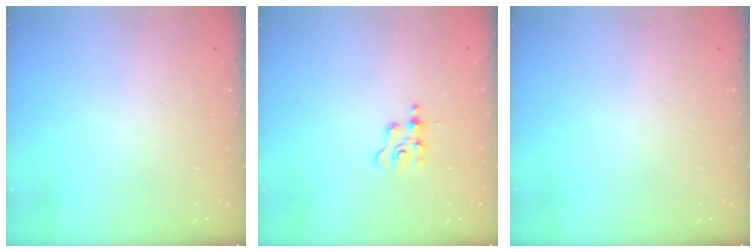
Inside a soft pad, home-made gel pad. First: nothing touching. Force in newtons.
{"total": 2.3, "press": 2.3, "slide": 0.4}
{"total": 0.0}